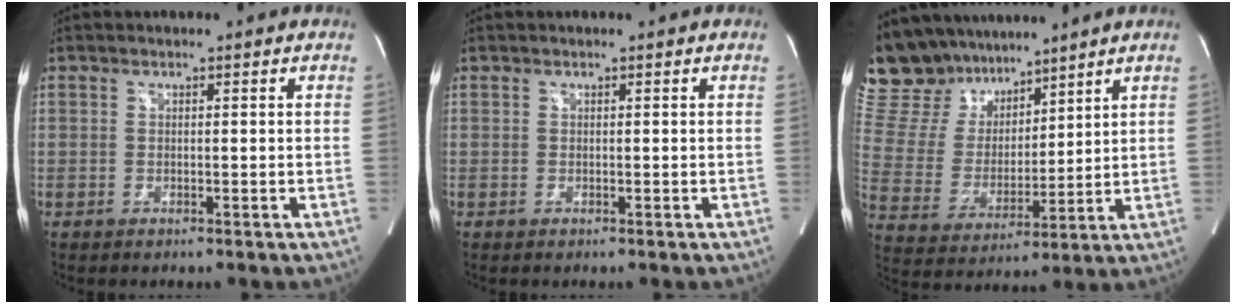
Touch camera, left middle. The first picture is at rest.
{"total": 0.0}
{"total": 14.5, "force": [12.6, 6.5, 2.9], "torque": [-0.071, 0.024, 0.243]}